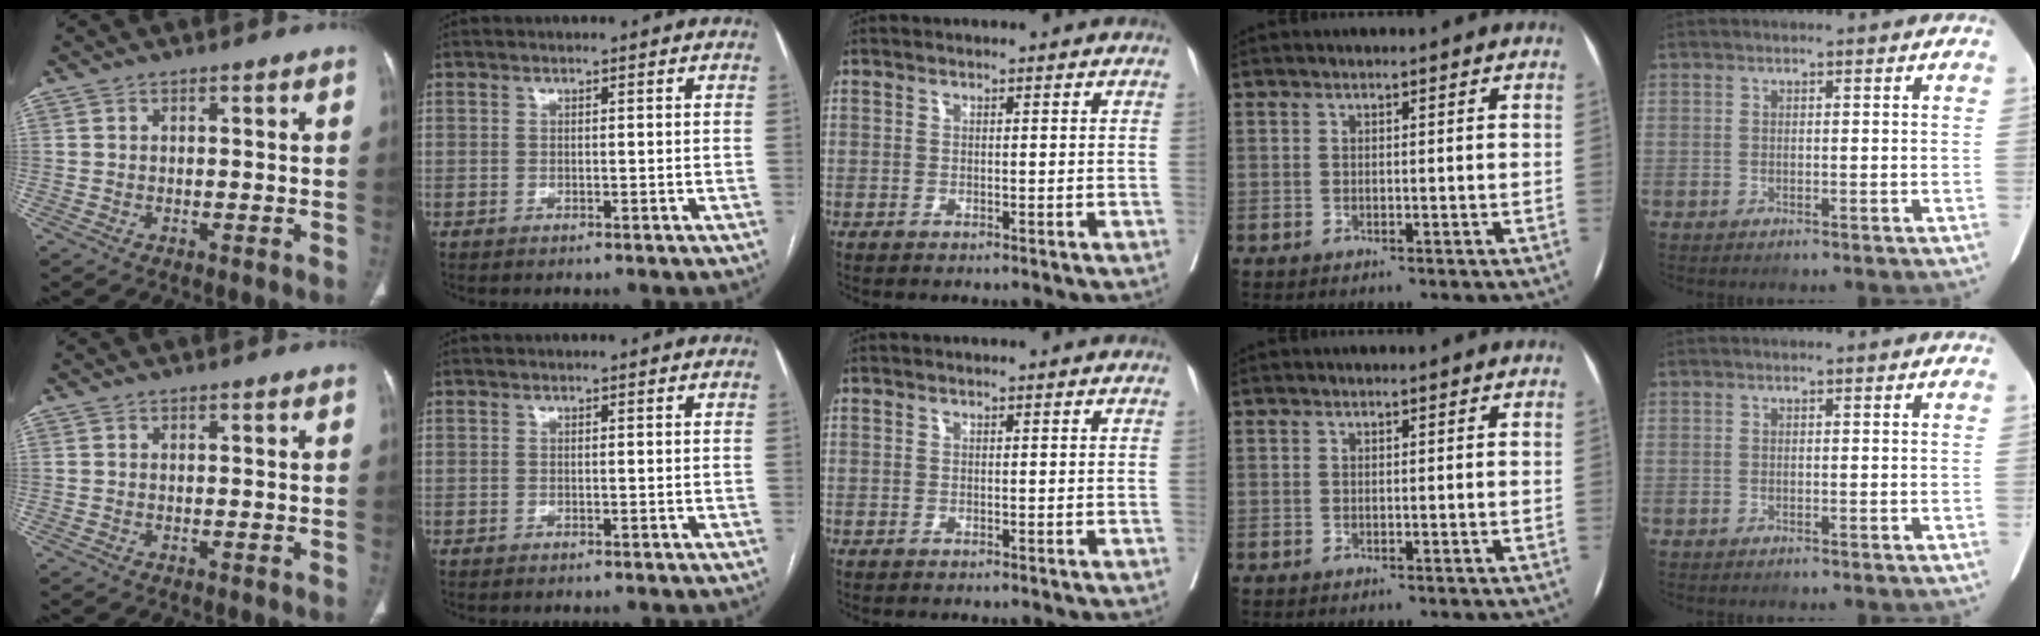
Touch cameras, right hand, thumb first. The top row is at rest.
{}